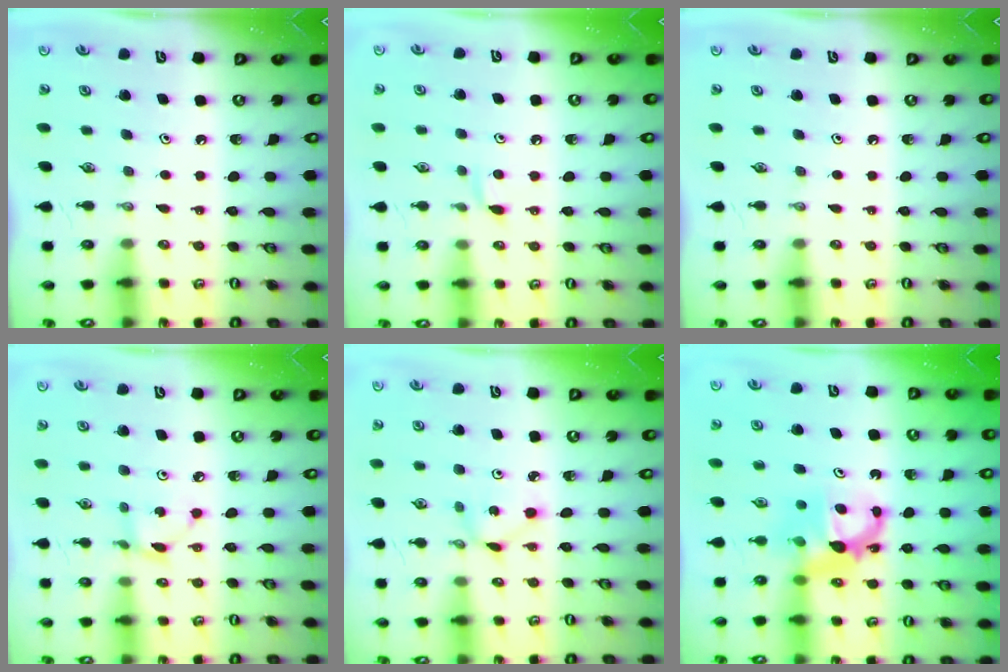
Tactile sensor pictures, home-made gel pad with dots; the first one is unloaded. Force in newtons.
{"total": 4.1, "press": 4.1, "slide": 0.6}
{"total": 0.0}
{"total": 2.8, "press": 2.8, "slide": 0.1}
{"total": 2.6, "press": 2.6, "slide": 0.1}
{"total": 7.1, "press": 7.0, "slide": 0.3}